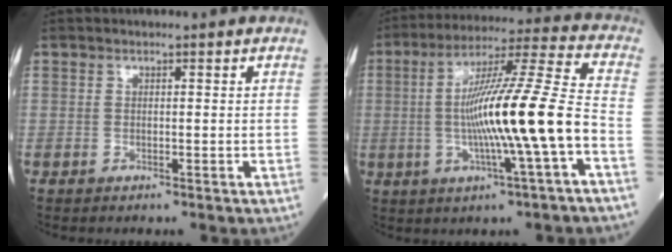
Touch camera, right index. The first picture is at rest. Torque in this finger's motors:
{"motor_torque": [2.08, -0.06, 0.88, 0.21]}